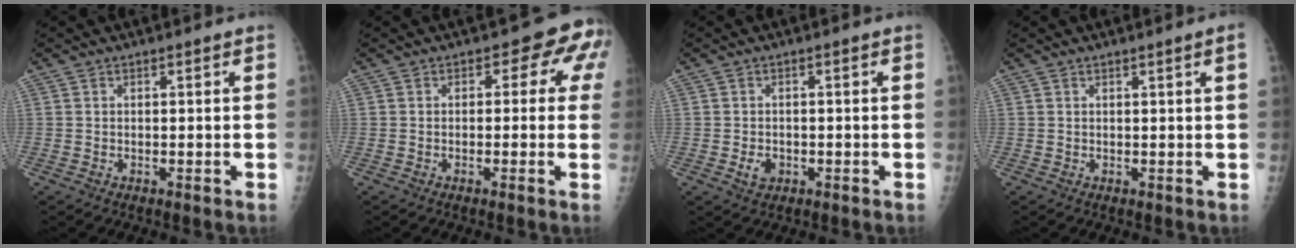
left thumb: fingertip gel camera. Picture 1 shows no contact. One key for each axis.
{"total": 4.9, "fx": 1.1, "fy": 3.2, "fz": 3.5, "tx": 0.006, "ty": 0.008, "tz": -0.004}
{"total": 2.2, "fx": -0.8, "fy": 1.7, "fz": 1.1, "tx": -0.006, "ty": 0.005, "tz": -0.010}
{"total": 1.6, "fx": 0.7, "fy": -0.6, "fz": 1.3, "tx": -0.026, "ty": -0.006, "tz": 0.016}